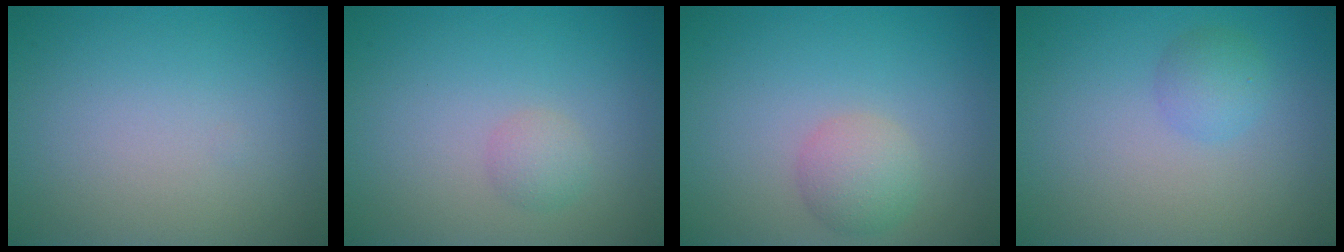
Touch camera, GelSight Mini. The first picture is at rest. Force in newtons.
{"total": 1.4, "press": 1.4, "slide": 0.0}
{"total": 2.5, "press": 2.5, "slide": 0.1}
{"total": 1.8, "press": 1.7, "slide": 0.2}